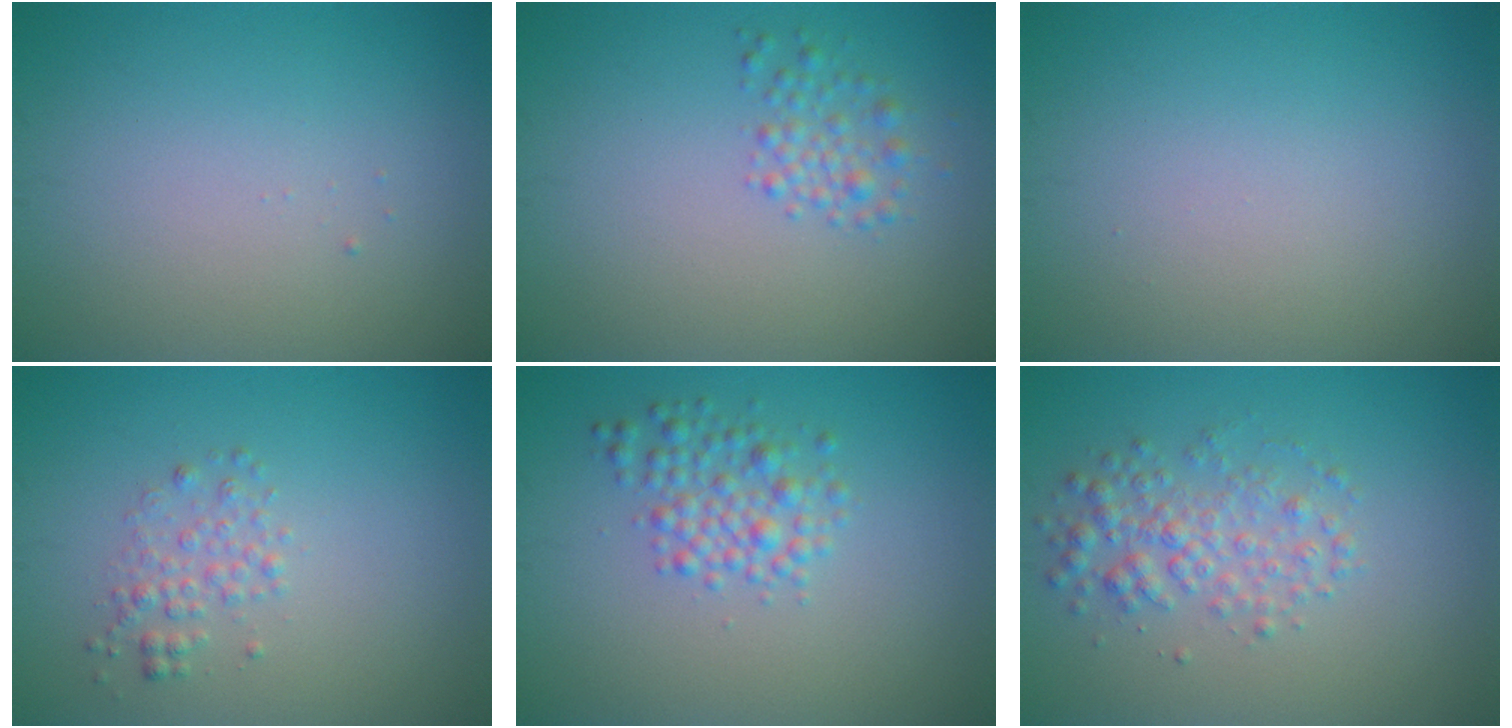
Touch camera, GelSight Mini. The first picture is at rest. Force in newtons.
{"total": 1.8, "press": 1.8, "slide": 0.1}
{"total": 0.0}
{"total": 1.7, "press": 1.7, "slide": 0.0}
{"total": 2.8, "press": 2.8, "slide": 0.1}
{"total": 3.0, "press": 3.0, "slide": 0.0}